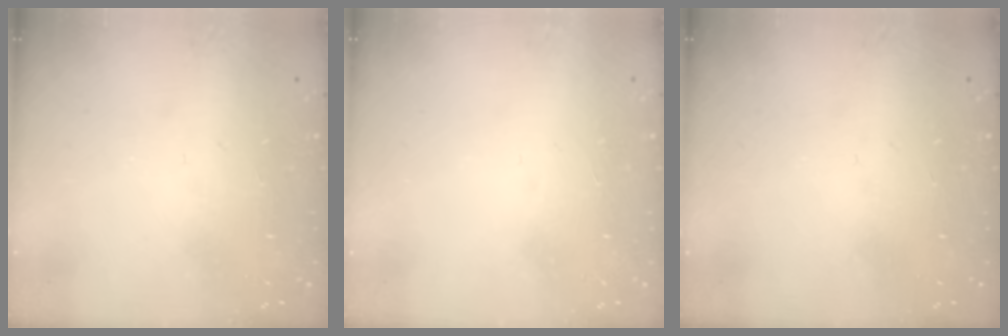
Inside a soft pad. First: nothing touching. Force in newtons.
{"total": 1.5, "press": 1.5, "slide": 0.1}
{"total": 0.0}